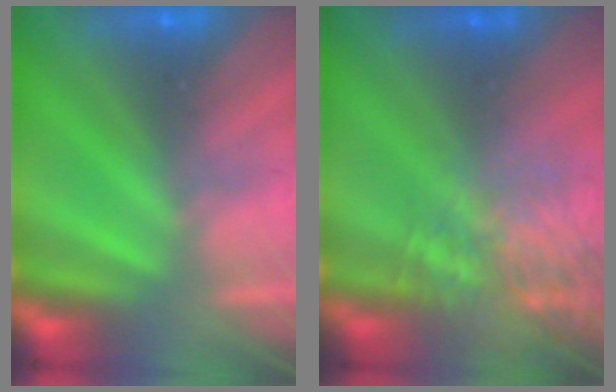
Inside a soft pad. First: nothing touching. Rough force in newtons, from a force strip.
{"total": 10.1}